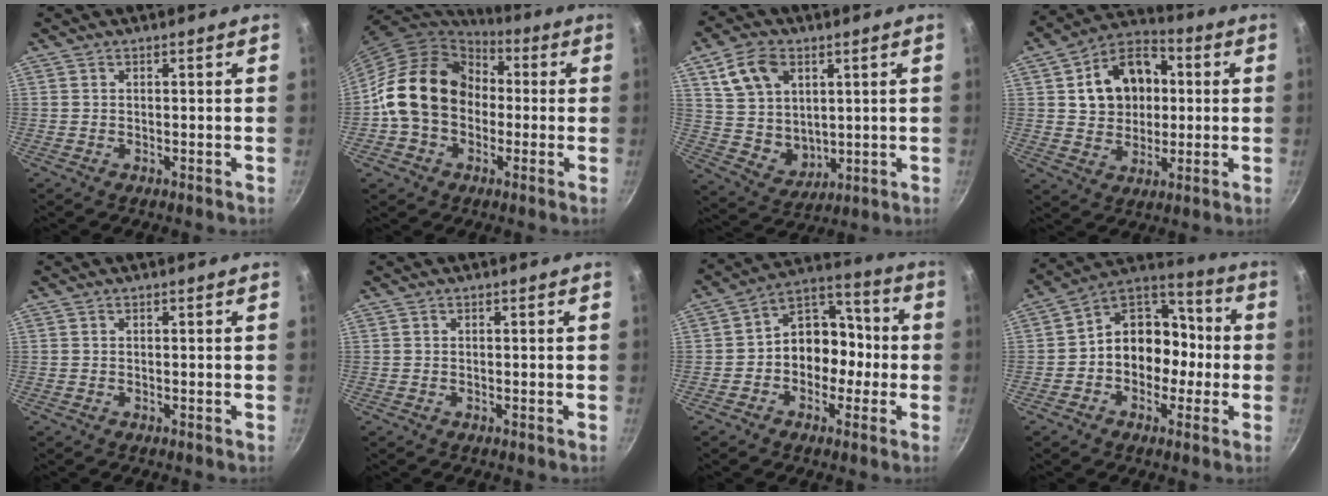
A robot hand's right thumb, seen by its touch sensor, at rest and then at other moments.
{"total": 17.4, "force": [-0.2, 13.9, 10.5], "torque": [-0.149, 0.044, -0.014]}
{"total": 12.4, "force": [4.6, 9.0, 7.2], "torque": [-0.105, -0.021, 0.102]}
{"total": 15.1, "force": [2.4, 11.6, 9.3], "torque": [-0.115, 0.018, 0.033]}
{"total": 0.0}
{"total": 0.0}
{"total": 11.9, "force": [-2.0, 9.5, 6.9], "torque": [-0.037, 0.056, -0.047]}
{"total": 13.8, "force": [-1.9, 11.1, 7.9], "torque": [-0.061, 0.056, -0.050]}